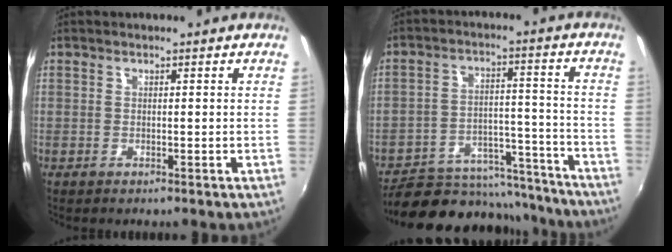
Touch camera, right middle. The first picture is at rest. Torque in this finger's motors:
{"motor_torque": [1.06, -1.08, 0.44, 0.15]}